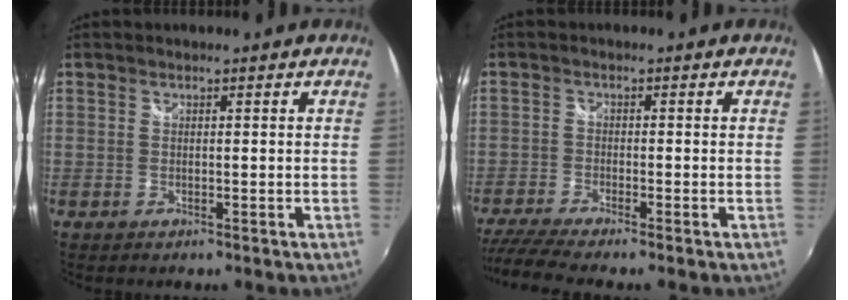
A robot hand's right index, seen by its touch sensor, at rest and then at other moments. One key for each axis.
{"total": 7.6, "fx": -6.7, "fy": -0.1, "fz": 3.5, "tx": -0.097, "ty": -0.030, "tz": -0.123}